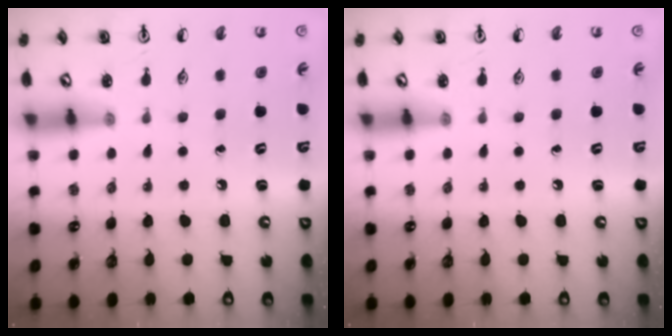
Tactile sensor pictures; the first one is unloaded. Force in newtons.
{"total": 0.0}